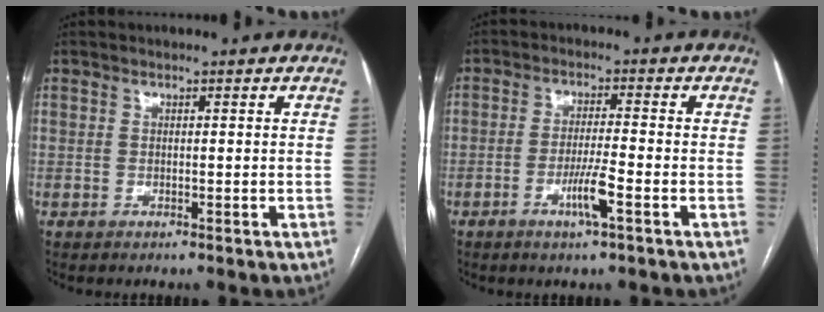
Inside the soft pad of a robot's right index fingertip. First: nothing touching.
{"total": 4.9, "force": [-2.3, -0.1, 4.4], "torque": [-0.082, -0.007, -0.044]}